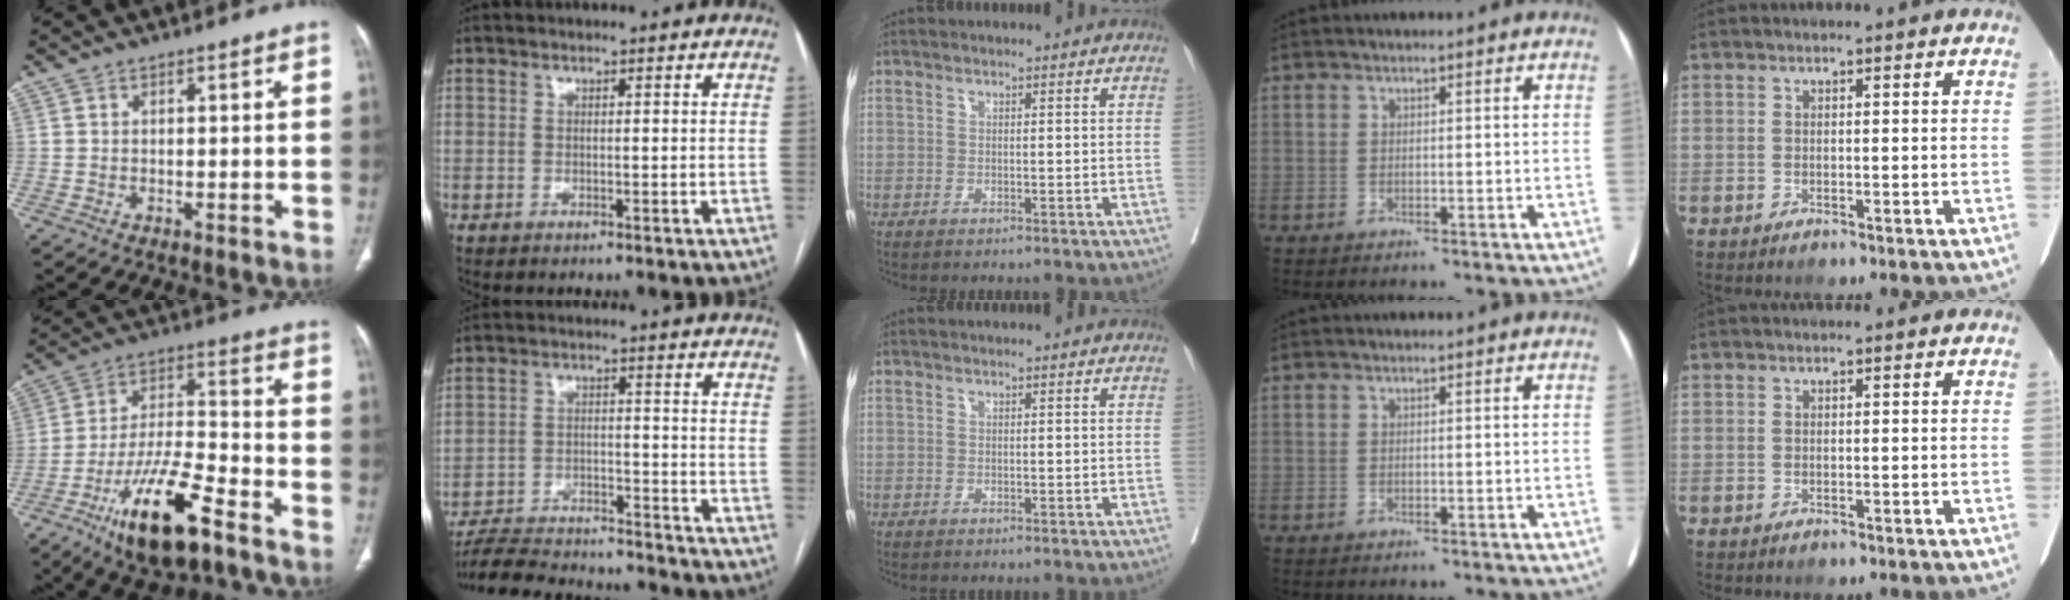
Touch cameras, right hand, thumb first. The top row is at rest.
{"thumb": {"total": 17.3, "force": [-10.3, 5.3, 12.9], "torque": [-0.230, 0.055, -0.181]}, "index": {"total": 18.1, "force": [-17.0, 2.6, 5.4], "torque": [-0.113, -0.008, -0.251]}}